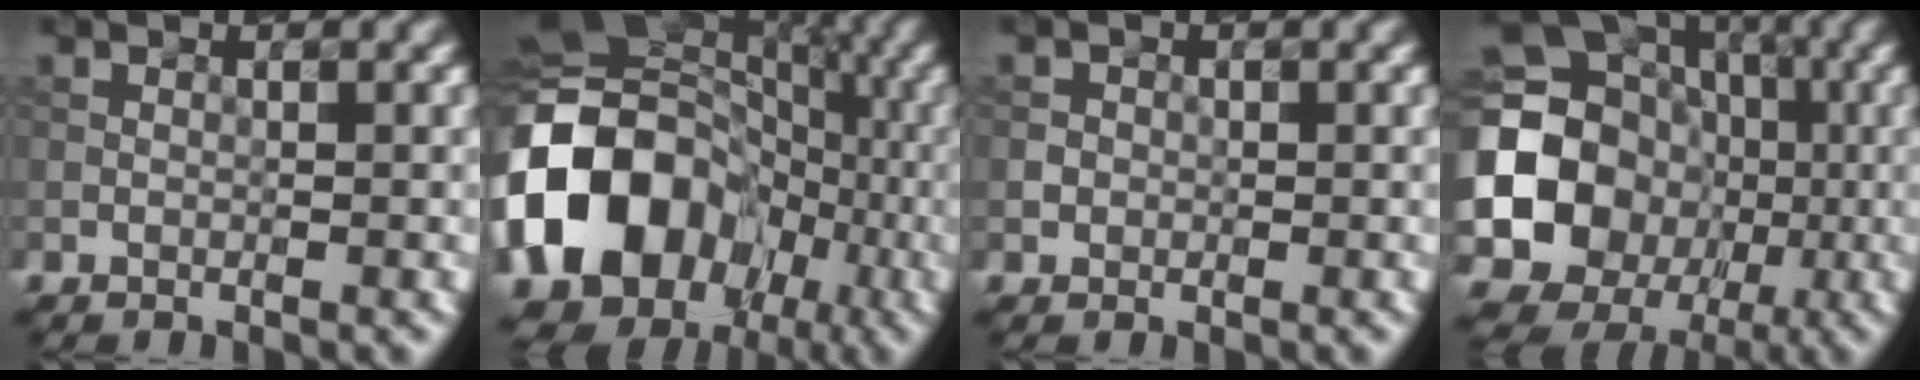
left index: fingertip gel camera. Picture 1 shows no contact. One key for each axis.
{"total": 17.3, "fx": -3.4, "fy": 13.9, "fz": 9.7, "tx": -0.204, "ty": 0.004, "tz": -0.074}
{"total": 0.8, "fx": -0.1, "fy": 0.8, "fz": -0.1, "tx": 0.011, "ty": 0.001, "tz": -0.004}
{"total": 19.8, "fx": -1.0, "fy": 18.1, "fz": 8.1, "tx": -0.165, "ty": -0.002, "tz": -0.044}